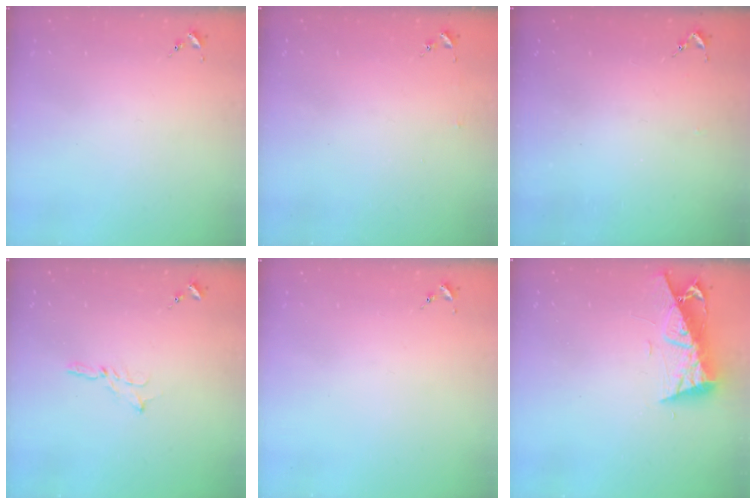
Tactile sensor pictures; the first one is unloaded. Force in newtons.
{"total": 2.5, "press": 2.5, "slide": 0.2}
{"total": 2.6, "press": 2.5, "slide": 0.3}
{"total": 3.6, "press": 3.6, "slide": 0.1}
{"total": 0.0}
{"total": 9.4, "press": 9.3, "slide": 1.3}